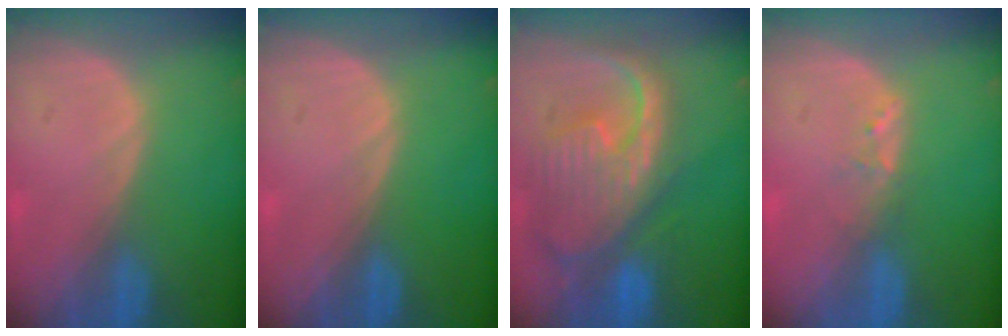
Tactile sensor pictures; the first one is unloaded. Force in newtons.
{"total": 0.0}
{"total": 12.5, "press": 10.7, "slide": 6.5}
{"total": 1.6, "press": 1.5, "slide": 0.3}